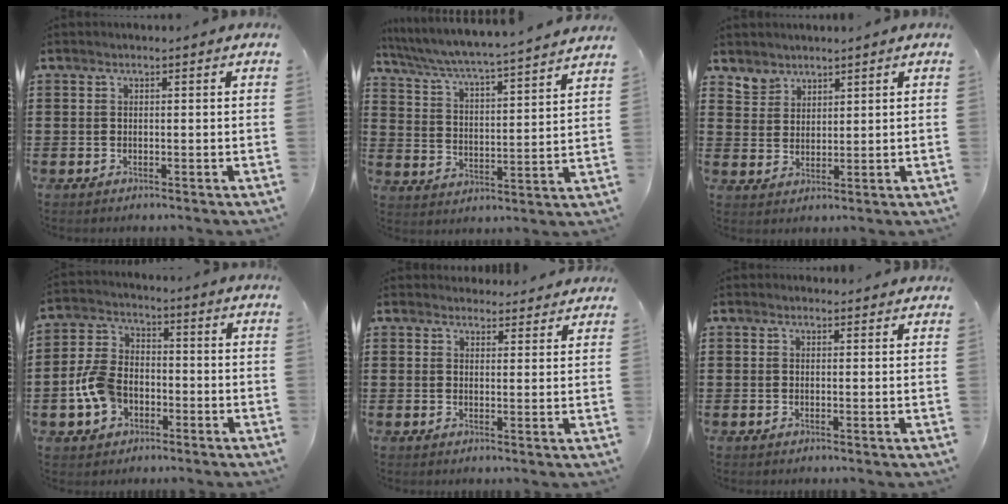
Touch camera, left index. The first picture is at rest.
{"total": 4.2, "force": [4.0, -0.7, 1.2], "torque": [-0.047, -0.038, 0.058]}
{"total": 3.3, "force": [2.8, 1.8, -0.3], "torque": [-0.007, 0.001, 0.056]}
{"total": 7.8, "force": [-2.6, 5.3, 5.1], "torque": [-0.130, 0.010, -0.055]}
{"total": 3.0, "force": [2.8, 0.9, 0.2], "torque": [-0.003, -0.008, 0.053]}
{"total": 1.0, "force": [0.9, 0.4, 0.2], "torque": [-0.005, 0.003, 0.019]}